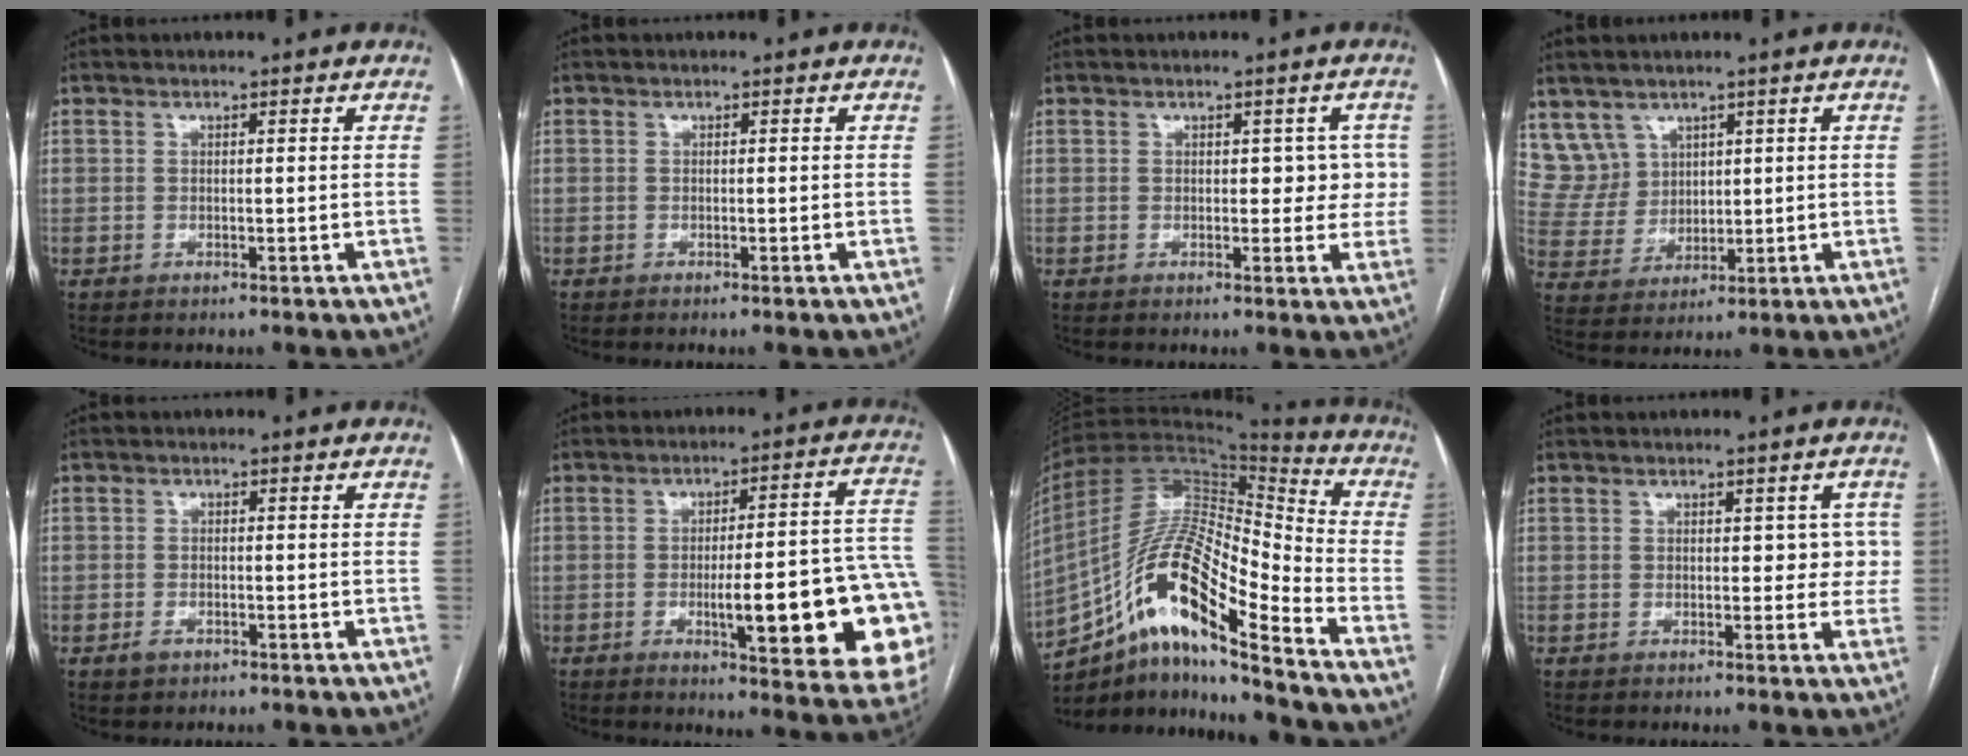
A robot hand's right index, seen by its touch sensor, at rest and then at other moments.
{"total": 0.0}
{"total": 4.3, "force": [0.7, 2.8, 3.2], "torque": [-0.018, 0.015, 0.008]}
{"total": 7.2, "force": [4.7, 5.5, 0.0], "torque": [-0.008, 0.020, 0.111]}
{"total": 1.8, "force": [-0.9, 1.4, 0.7], "torque": [-0.005, 0.004, -0.011]}
{"total": 21.8, "force": [-4.9, 3.2, 21.0], "torque": [-0.181, 0.009, -0.052]}
{"total": 18.4, "force": [-10.3, 3.2, 14.9], "torque": [-0.283, 0.018, -0.181]}
{"total": 3.8, "force": [0.7, 2.5, 2.7], "torque": [-0.013, 0.012, 0.008]}